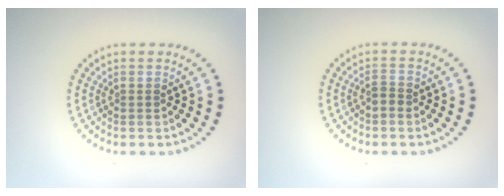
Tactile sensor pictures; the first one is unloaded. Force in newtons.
{"total": 1.1, "press": 0.9, "slide": 0.7}